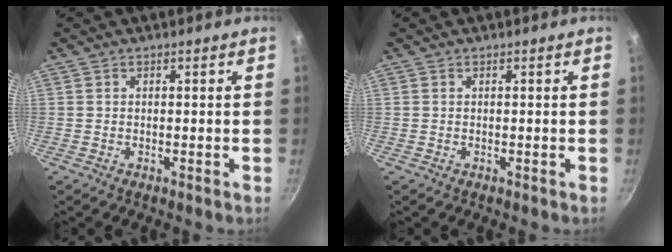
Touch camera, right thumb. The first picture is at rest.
{"total": 0.0}